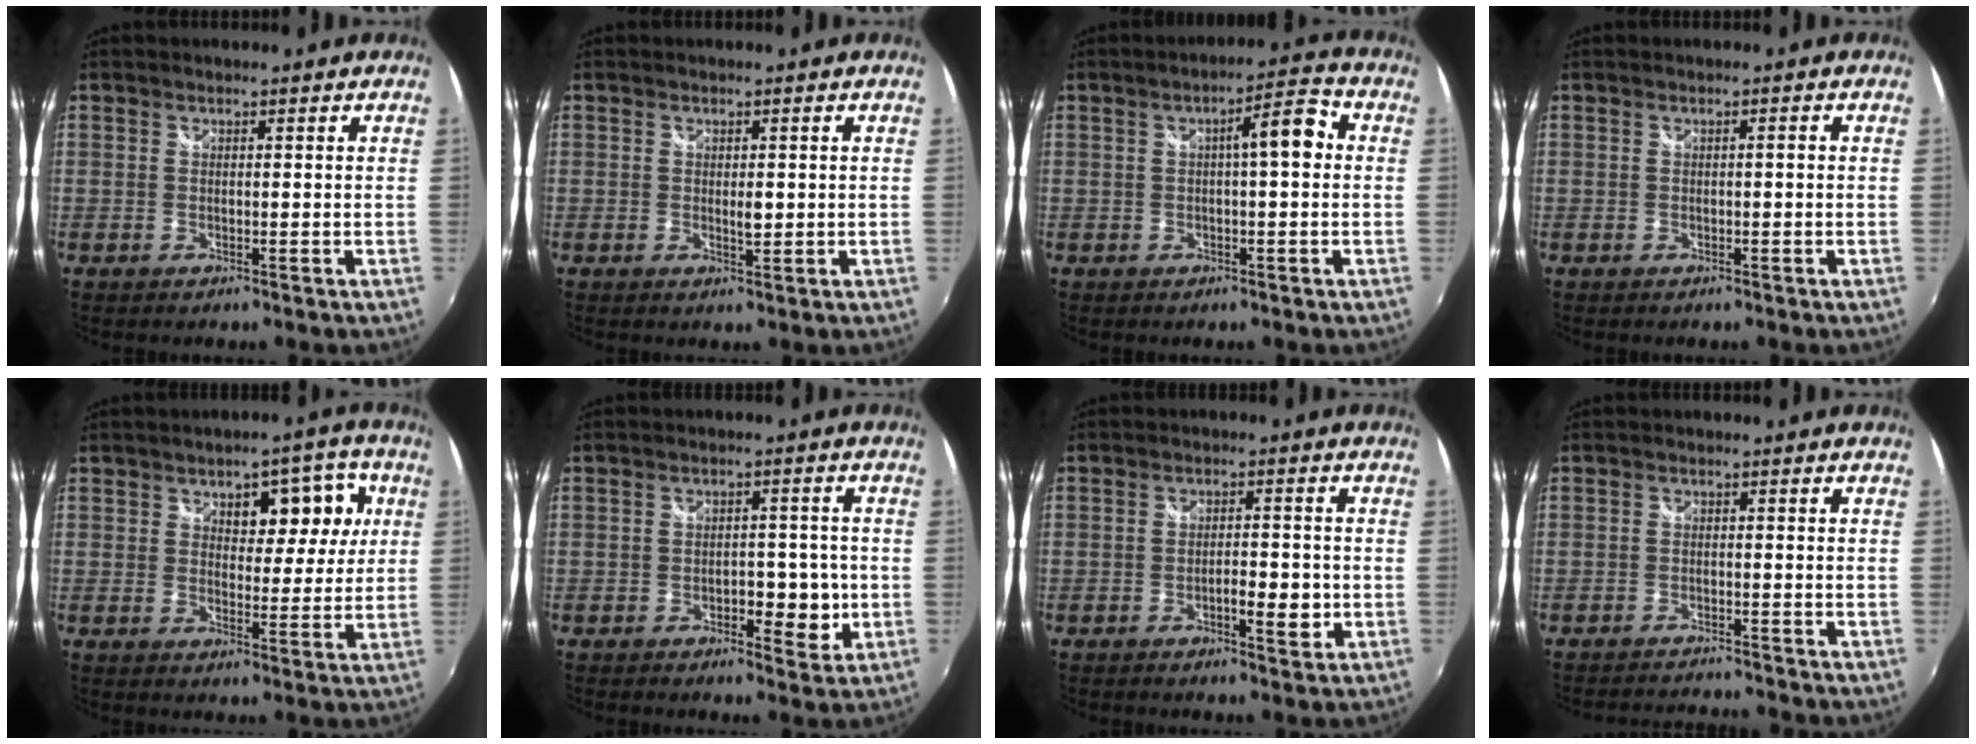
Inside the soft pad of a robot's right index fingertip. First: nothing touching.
{"total": 1.6, "force": [-0.1, 0.8, 1.4], "torque": [-0.023, -0.001, -0.001]}
{"total": 6.2, "force": [0.6, 1.3, 6.0], "torque": [-0.080, 0.025, 0.012]}
{"total": 0.8, "force": [-0.2, 0.2, 0.7], "torque": [-0.009, 0.004, -0.003]}
{"total": 8.7, "force": [3.1, 5.0, 6.4], "torque": [-0.091, 0.023, 0.044]}
{"total": 5.7, "force": [-1.6, 3.3, 4.3], "torque": [-0.066, -0.001, -0.019]}
{"total": 4.4, "force": [-1.6, 1.3, 3.9], "torque": [-0.066, -0.002, -0.023]}
{"total": 5.9, "force": [-5.7, -0.1, 1.4], "torque": [-0.040, -0.010, -0.091]}